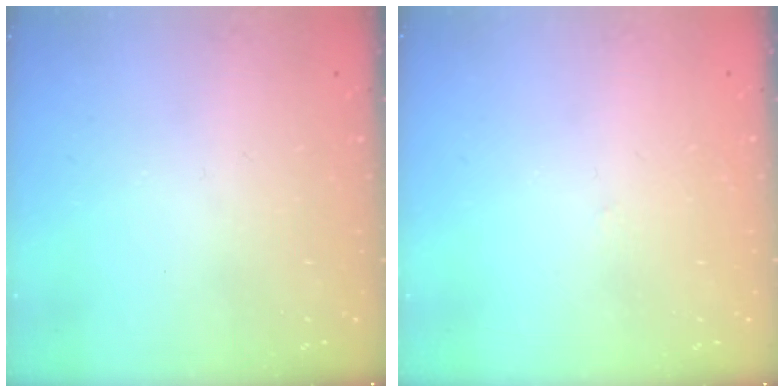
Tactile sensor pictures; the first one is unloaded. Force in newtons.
{"total": 2.7, "press": 2.6, "slide": 0.3}